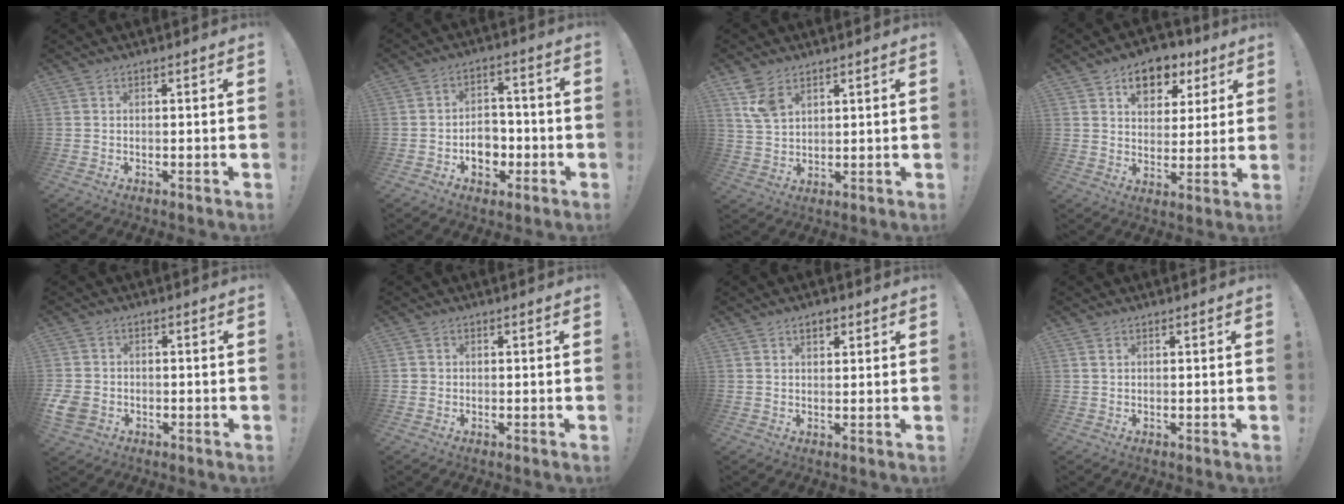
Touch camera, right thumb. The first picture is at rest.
{"total": 8.8, "force": [-2.3, 6.8, 5.0], "torque": [-0.073, 0.015, -0.039]}
{"total": 6.8, "force": [4.1, 3.8, 3.8], "torque": [-0.071, -0.013, 0.082]}
{"total": 9.9, "force": [5.8, 6.7, 4.5], "torque": [-0.053, -0.035, 0.105]}
{"total": 4.9, "force": [-1.5, 3.9, 2.6], "torque": [-0.058, -0.005, -0.028]}
{"total": 1.2, "force": [-0.1, 1.1, 0.3], "torque": [-0.009, 0.005, -0.001]}
{"total": 2.9, "force": [1.6, 1.5, 1.9], "torque": [-0.024, -0.002, 0.026]}
{"total": 0.6, "force": [0.4, 0.3, 0.4], "torque": [-0.015, 0.003, 0.008]}